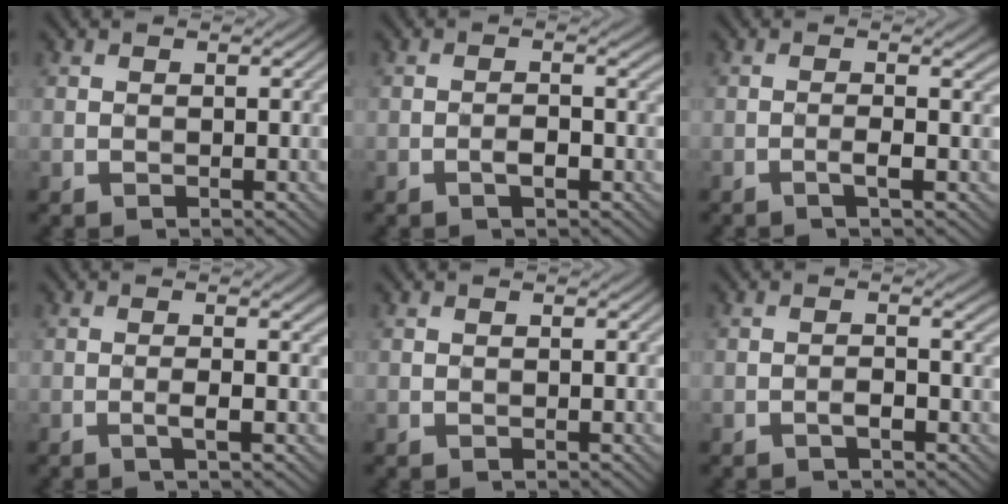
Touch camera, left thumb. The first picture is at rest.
{"total": 1.9, "force": [-0.9, 0.3, 1.7], "torque": [-0.031, 0.007, -0.016]}
{"total": 2.8, "force": [-0.8, 0.0, 2.7], "torque": [-0.044, 0.010, -0.021]}
{"total": 2.7, "force": [-0.6, -0.1, 2.6], "torque": [-0.042, 0.007, -0.016]}
{"total": 0.0}
{"total": 1.6, "force": [-0.8, 0.1, 1.4], "torque": [-0.026, 0.007, -0.014]}